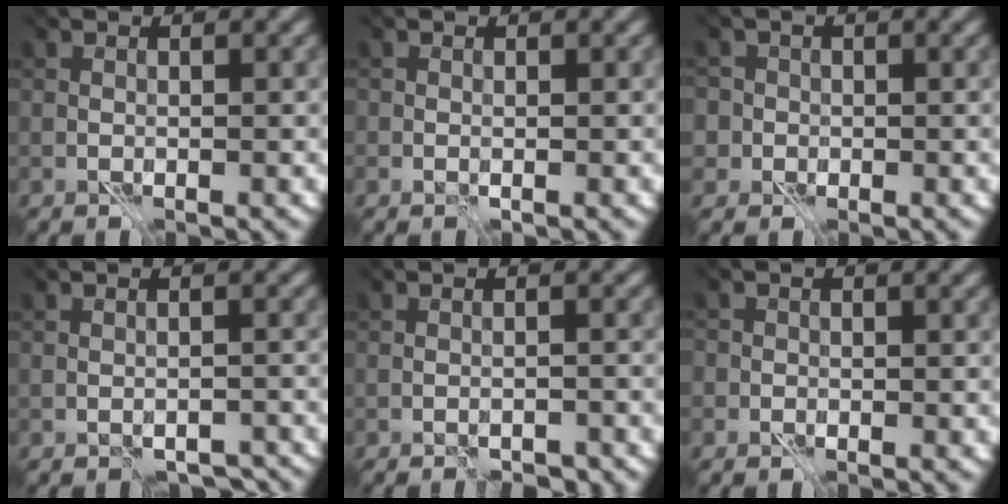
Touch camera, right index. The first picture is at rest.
{"total": 0.0}
{"total": 4.8, "force": [1.5, 4.2, 1.9], "torque": [-0.040, 0.030, 0.008]}
{"total": 1.4, "force": [-1.2, 0.7, -0.3], "torque": [0.028, 0.002, -0.009]}
{"total": 2.0, "force": [-2.0, 0.1, 0.1], "torque": [0.022, 0.005, -0.020]}
{"total": 1.2, "force": [-0.3, 1.1, 0.4], "torque": [0.001, 0.012, -0.012]}